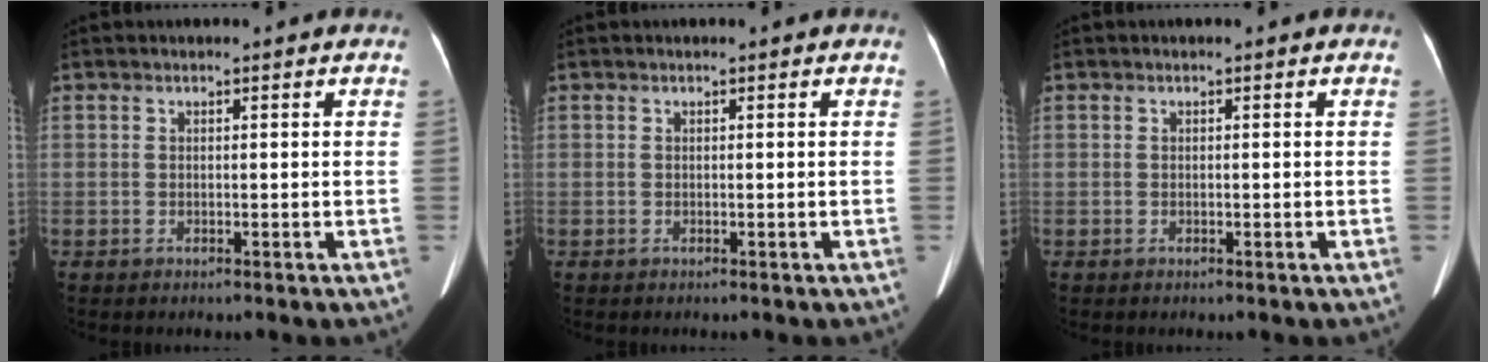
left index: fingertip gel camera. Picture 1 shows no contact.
{"total": 0.0}
{"total": 0.0}